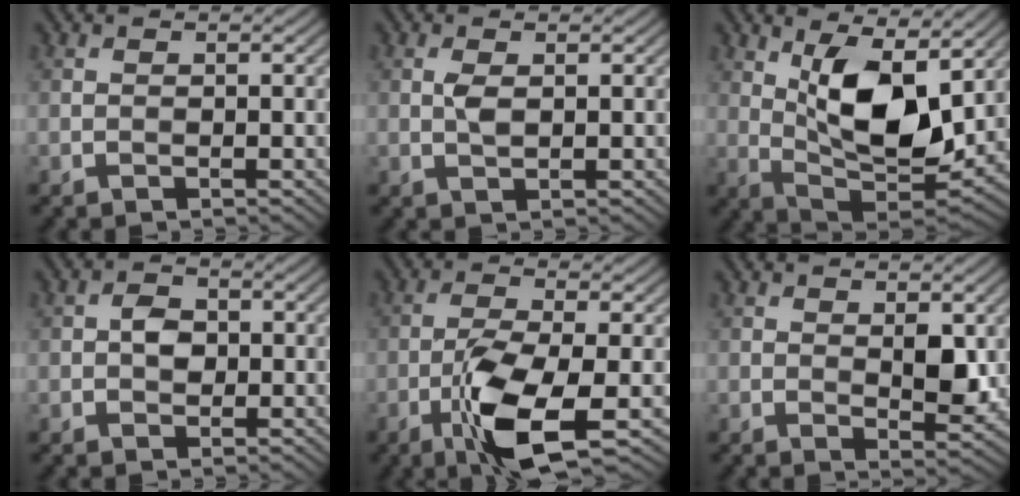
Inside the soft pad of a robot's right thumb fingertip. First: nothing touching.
{"total": 1.6, "force": [0.3, 0.6, 1.5], "torque": [-0.037, 0.001, 0.007]}
{"total": 12.2, "force": [3.9, 5.5, 10.2], "torque": [-0.183, -0.015, 0.075]}
{"total": 2.3, "force": [-0.1, 1.8, 1.5], "torque": [-0.029, 0.001, -0.006]}
{"total": 8.8, "force": [-3.4, 2.4, 7.7], "torque": [-0.153, 0.002, -0.071]}
{"total": 3.4, "force": [0.9, 1.5, 2.9], "torque": [-0.050, -0.008, 0.019]}